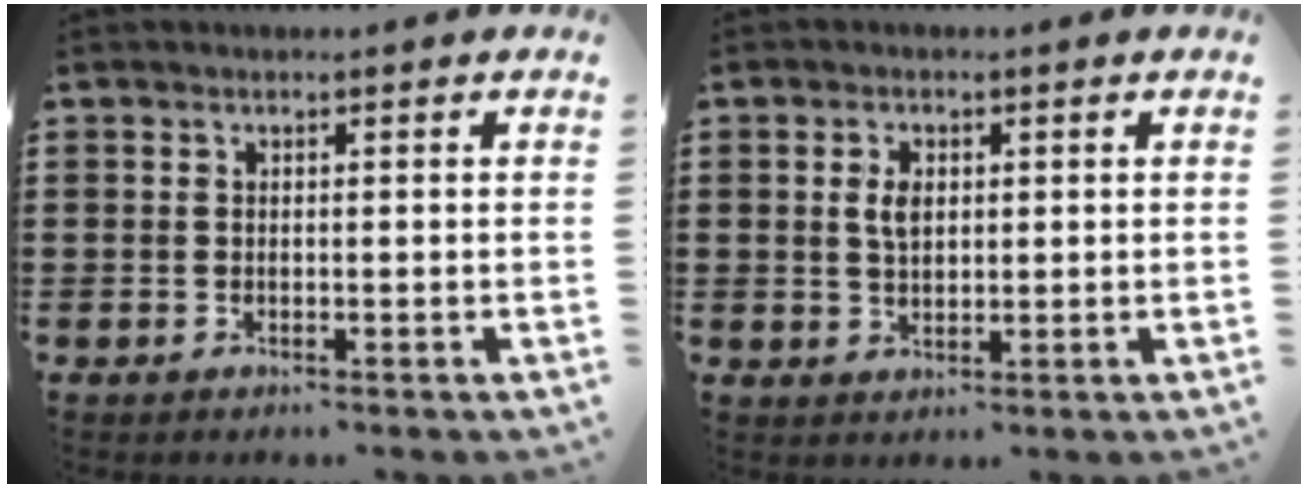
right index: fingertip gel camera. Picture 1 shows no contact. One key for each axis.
{"total": 3.1, "fx": 0.7, "fy": 1.8, "fz": 2.4, "tx": -0.053, "ty": 0.008, "tz": 0.011}